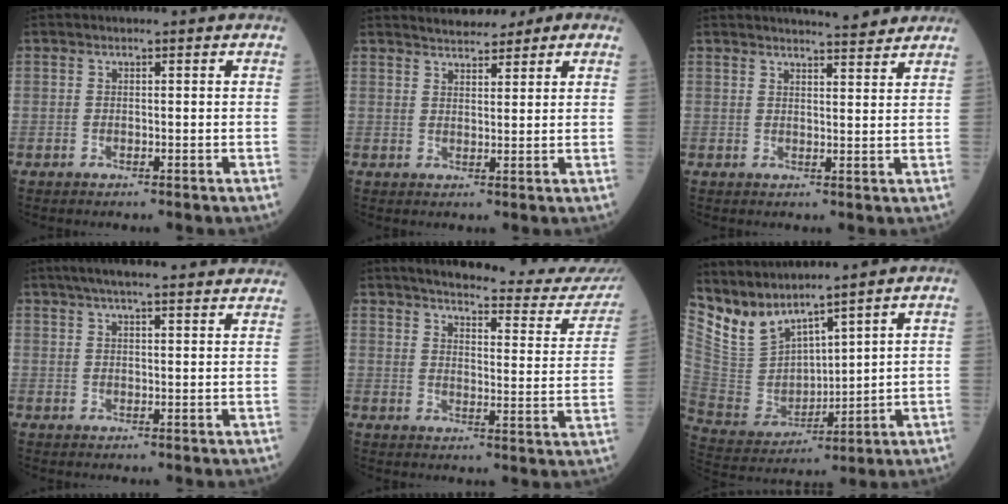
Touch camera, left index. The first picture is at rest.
{"total": 5.5, "force": [4.6, 2.0, 2.3], "torque": [-0.037, 0.020, 0.064]}
{"total": 5.6, "force": [5.4, 0.2, 1.5], "torque": [-0.024, -0.005, 0.060]}
{"total": 17.0, "force": [15.0, 1.6, 7.9], "torque": [-0.114, 0.047, 0.189]}
{"total": 21.4, "force": [20.2, 1.9, 7.0], "torque": [-0.082, -0.070, 0.232]}
{"total": 10.2, "force": [9.5, 1.3, 3.3], "torque": [-0.098, 0.003, 0.216]}